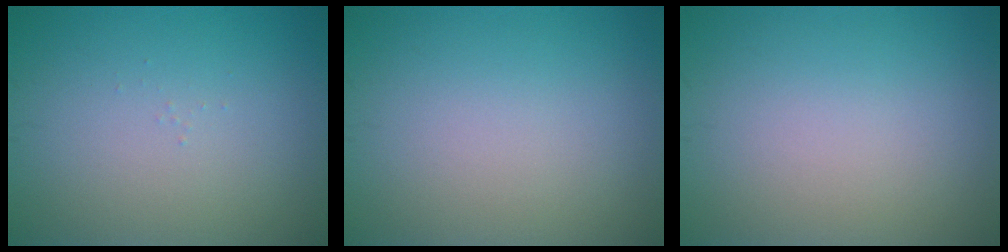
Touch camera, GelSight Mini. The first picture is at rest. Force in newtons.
{"total": 0.0}
{"total": 0.0}